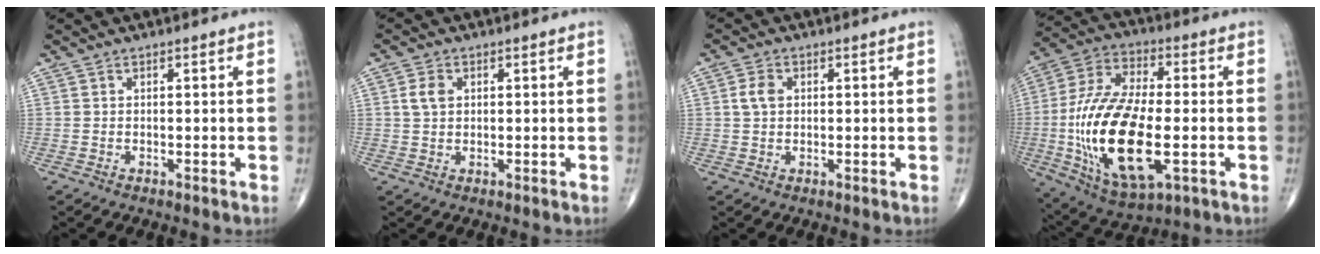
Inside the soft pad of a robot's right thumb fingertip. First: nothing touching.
{"total": 3.2, "force": [0.8, 2.3, 2.2], "torque": [-0.041, 0.002, 0.015]}
{"total": 3.2, "force": [0.6, 2.3, 2.2], "torque": [-0.043, 0.004, 0.010]}
{"total": 23.6, "force": [-4.0, 10.7, 20.7], "torque": [-0.421, 0.003, -0.057]}